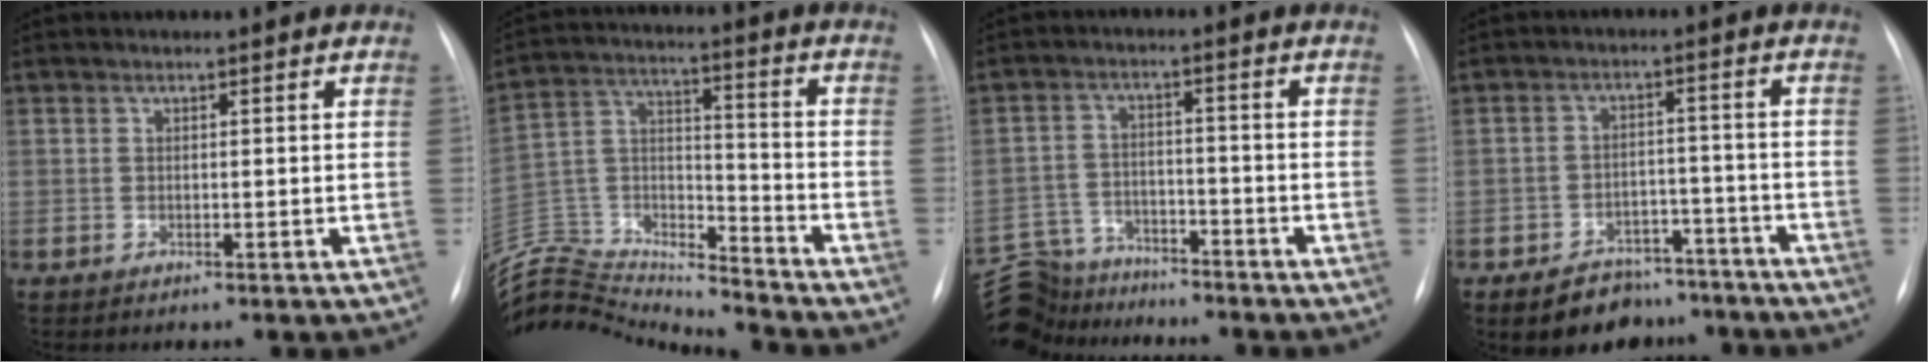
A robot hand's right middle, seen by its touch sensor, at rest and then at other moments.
{"total": 21.5, "force": [-21.0, 1.7, 4.1], "torque": [-0.100, 0.027, -0.358]}
{"total": 10.6, "force": [-10.1, 3.2, 0.7], "torque": [-0.023, 0.025, -0.169]}
{"total": 9.4, "force": [-7.5, 5.2, 2.2], "torque": [-0.015, 0.021, -0.109]}